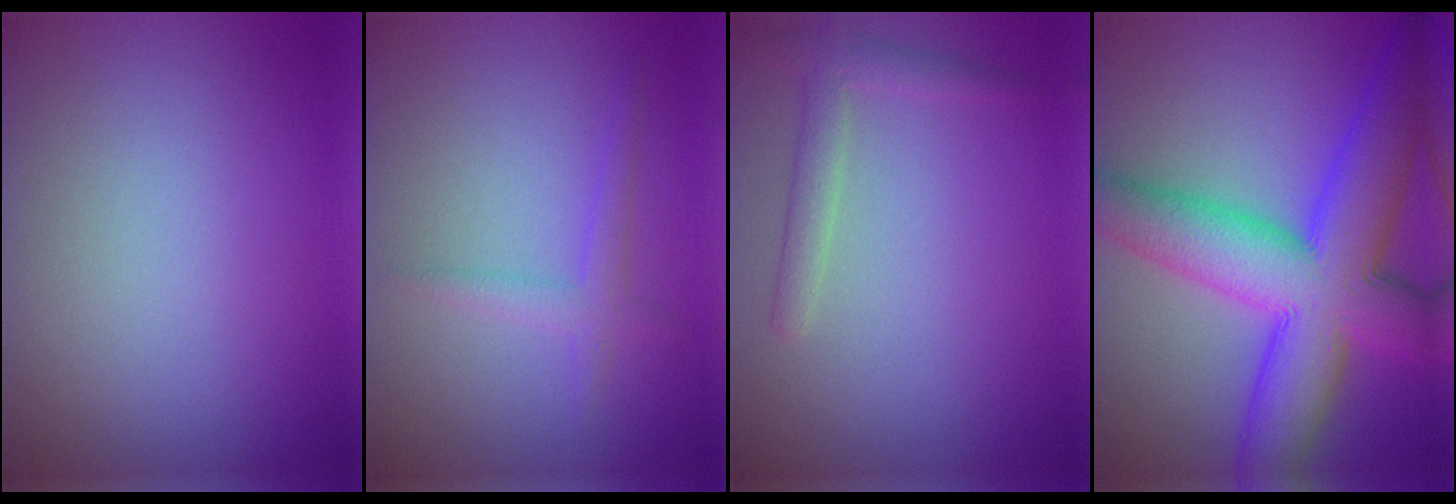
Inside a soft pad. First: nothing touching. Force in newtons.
{"total": 1.9, "press": 1.9, "slide": 0.1}
{"total": 2.3, "press": 2.2, "slide": 0.2}
{"total": 12.7, "press": 12.7, "slide": 0.3}